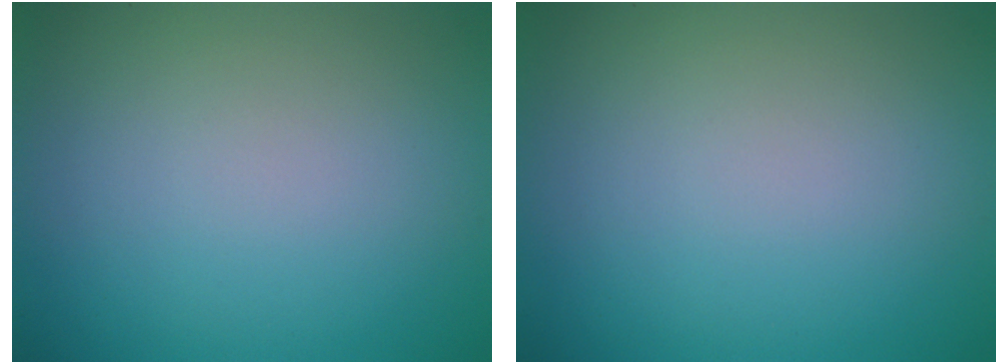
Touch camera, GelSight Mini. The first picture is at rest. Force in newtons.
{"total": 0.0}